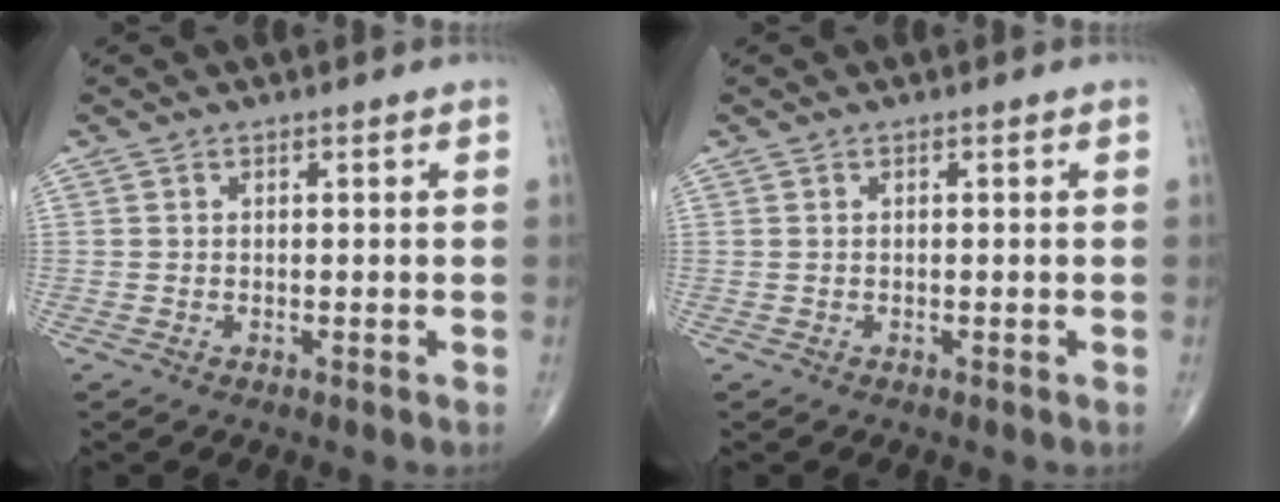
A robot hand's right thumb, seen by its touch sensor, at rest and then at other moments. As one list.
[{"total": 0.0}]